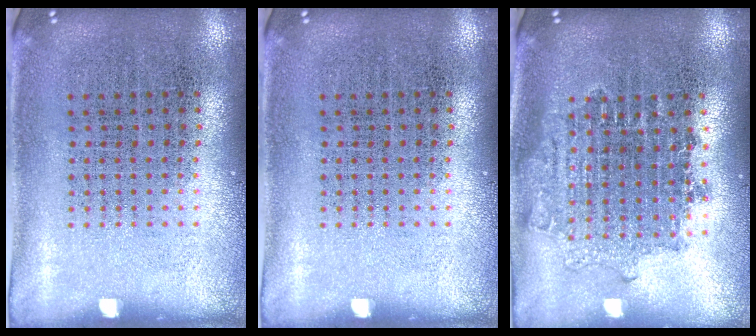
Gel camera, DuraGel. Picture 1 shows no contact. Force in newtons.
{"total": 0.0}
{"total": 1.7, "press": 1.4, "slide": 1.0}